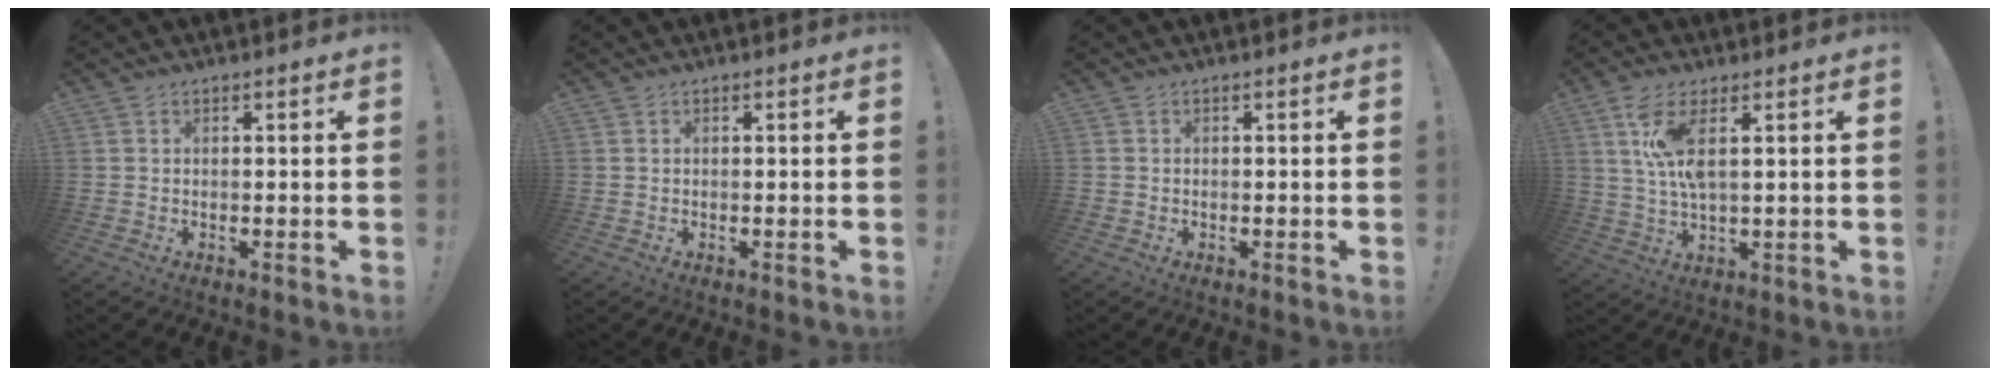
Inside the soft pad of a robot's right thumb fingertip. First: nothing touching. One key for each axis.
{"total": 0.0}
{"total": 0.8, "fx": -0.5, "fy": 0.5, "fz": -0.2, "tx": -0.001, "ty": 0.004, "tz": -0.007}
{"total": 9.3, "fx": 3.5, "fy": 2.8, "fz": 8.2, "tx": -0.176, "ty": -0.018, "tz": 0.061}